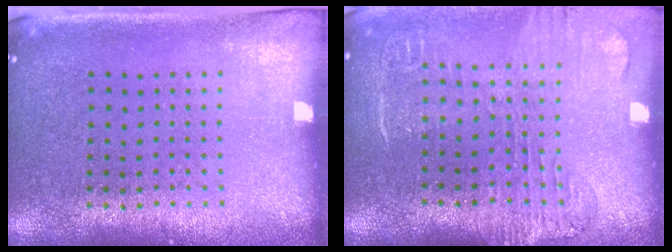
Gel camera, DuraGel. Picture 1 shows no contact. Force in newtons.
{"total": 1.9, "press": 1.6, "slide": 1.0}